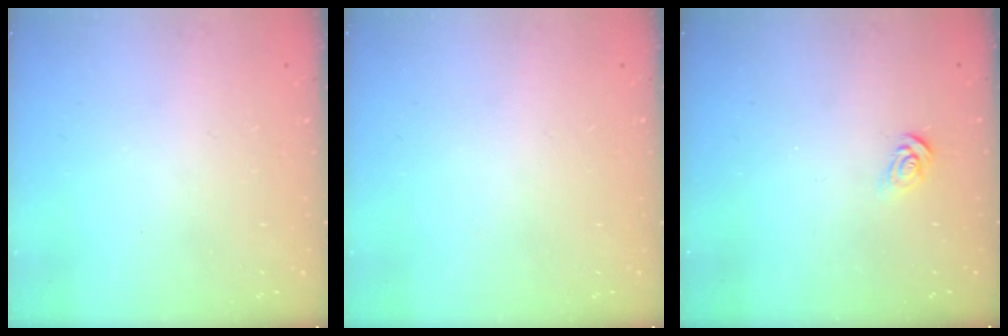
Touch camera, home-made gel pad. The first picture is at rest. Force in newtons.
{"total": 0.0}
{"total": 3.7, "press": 3.7, "slide": 0.2}